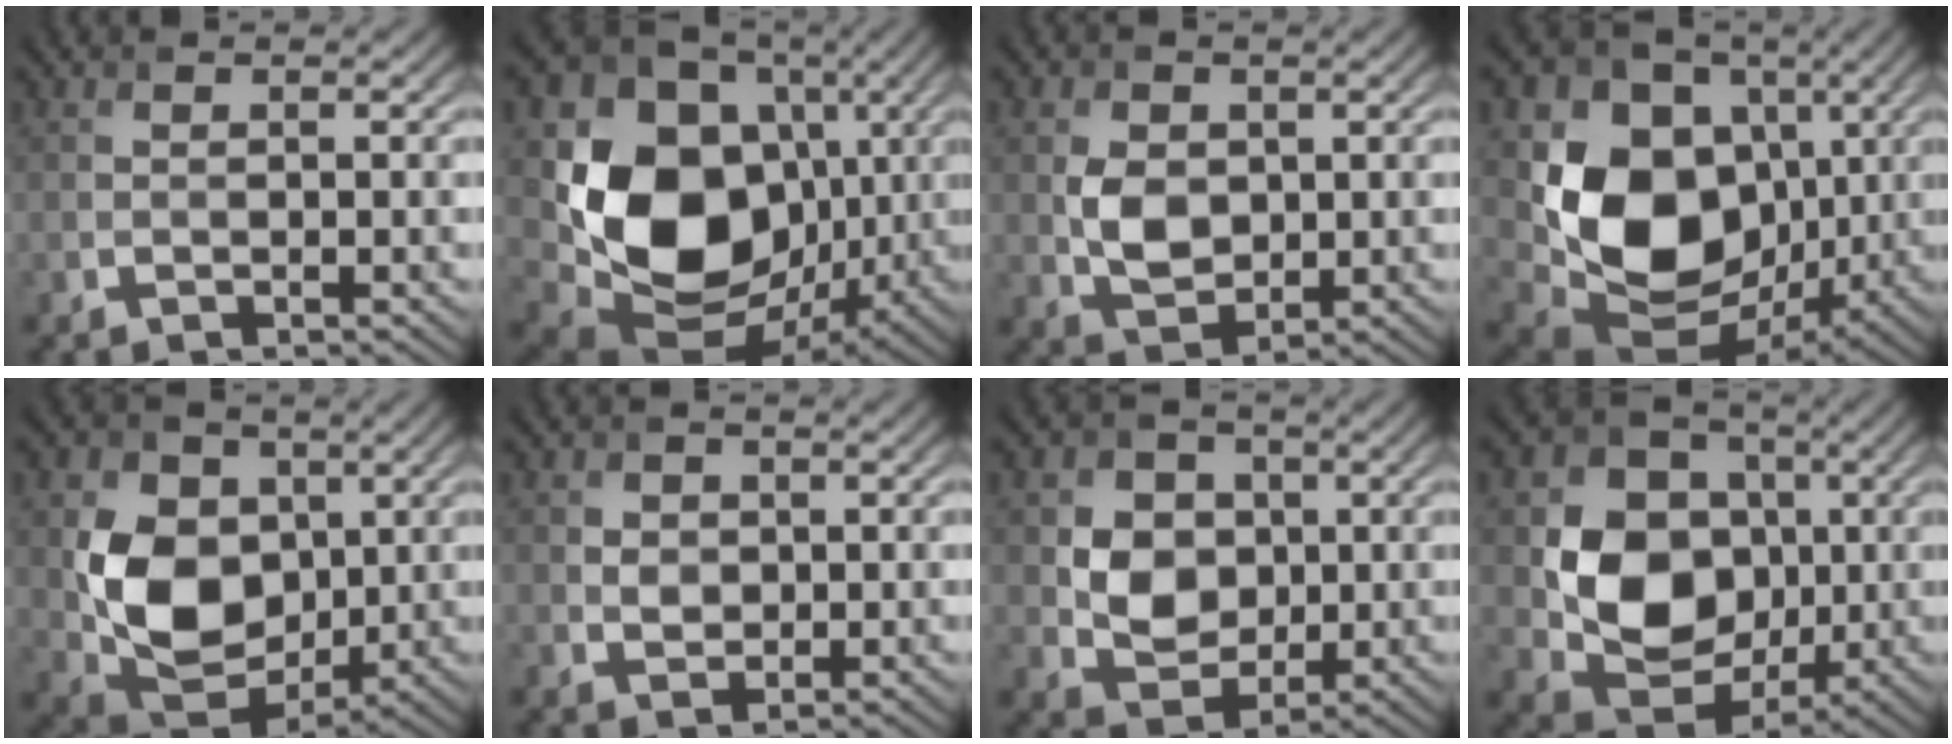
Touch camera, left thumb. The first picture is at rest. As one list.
[{"total": 15.4, "force": [-0.5, 12.3, 9.3], "torque": [-0.180, -0.035, -0.011]}, {"total": 4.5, "force": [-0.2, 3.4, 2.9], "torque": [-0.058, -0.010, -0.001]}, {"total": 14.0, "force": [-0.2, 11.1, 8.6], "torque": [-0.164, -0.029, -0.006]}, {"total": 10.5, "force": [0.3, 8.1, 6.6], "torque": [-0.139, -0.022, 0.004]}, {"total": 2.0, "force": [-0.2, 1.8, 0.8], "torque": [-0.018, -0.007, -0.016]}, {"total": 6.3, "force": [-0.2, 5.5, 3.2], "torque": [-0.070, -0.005, -0.015]}, {"total": 10.8, "force": [-0.5, 9.0, 6.0], "torque": [-0.116, -0.016, -0.019]}]